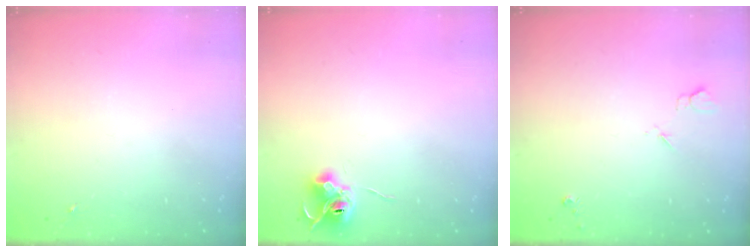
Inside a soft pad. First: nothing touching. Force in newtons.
{"total": 8.7, "press": 8.7, "slide": 0.4}
{"total": 3.6, "press": 3.5, "slide": 0.8}